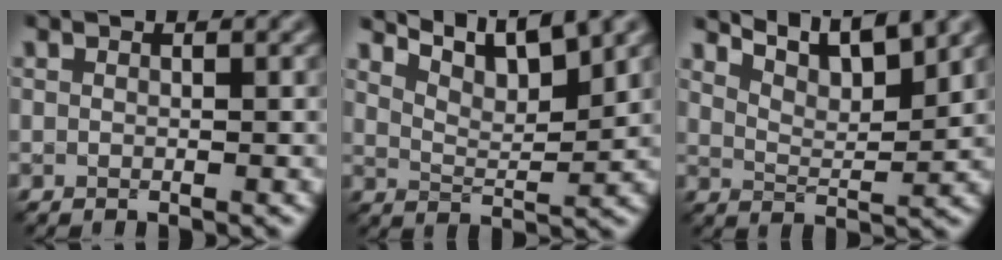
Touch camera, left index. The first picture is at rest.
{"total": 5.7, "force": [4.8, 1.0, 2.9], "torque": [-0.052, 0.003, 0.068]}
{"total": 6.0, "force": [5.1, 1.2, 2.9], "torque": [-0.043, 0.008, 0.061]}